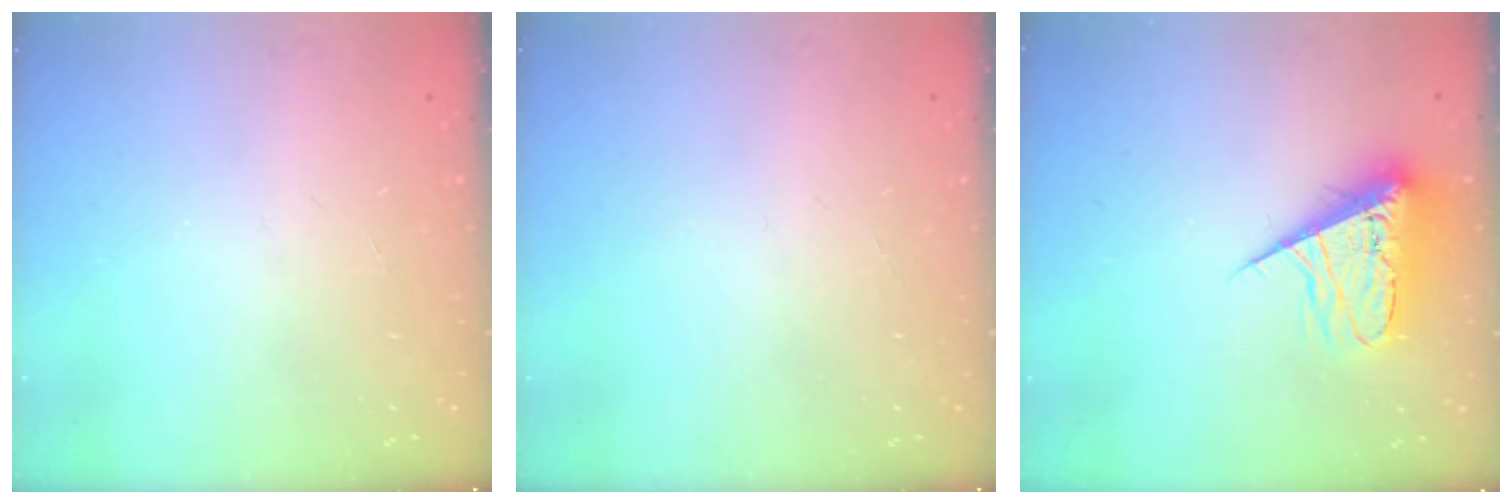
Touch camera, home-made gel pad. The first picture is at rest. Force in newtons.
{"total": 0.0}
{"total": 9.7, "press": 9.6, "slide": 0.8}